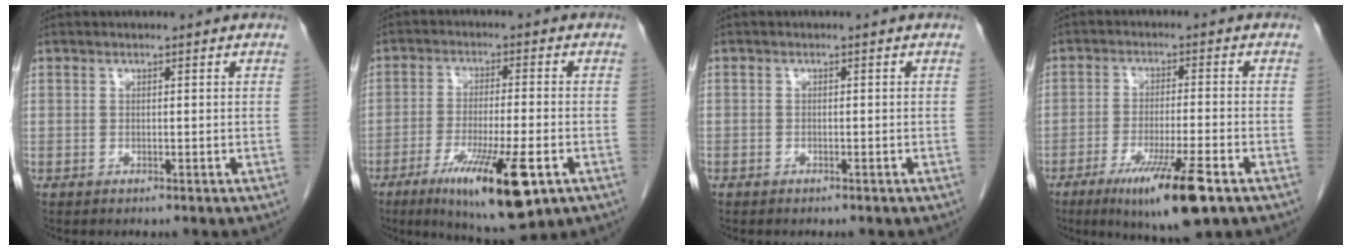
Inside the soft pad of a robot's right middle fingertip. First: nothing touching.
{"total": 13.8, "force": [-6.5, 2.2, 12.0], "torque": [-0.197, -0.029, -0.096]}
{"total": 0.7, "force": [-0.5, 0.5, 0.0], "torque": [-0.002, 0.004, -0.009]}
{"total": 11.0, "force": [-6.1, 0.7, 9.1], "torque": [-0.157, -0.027, -0.097]}